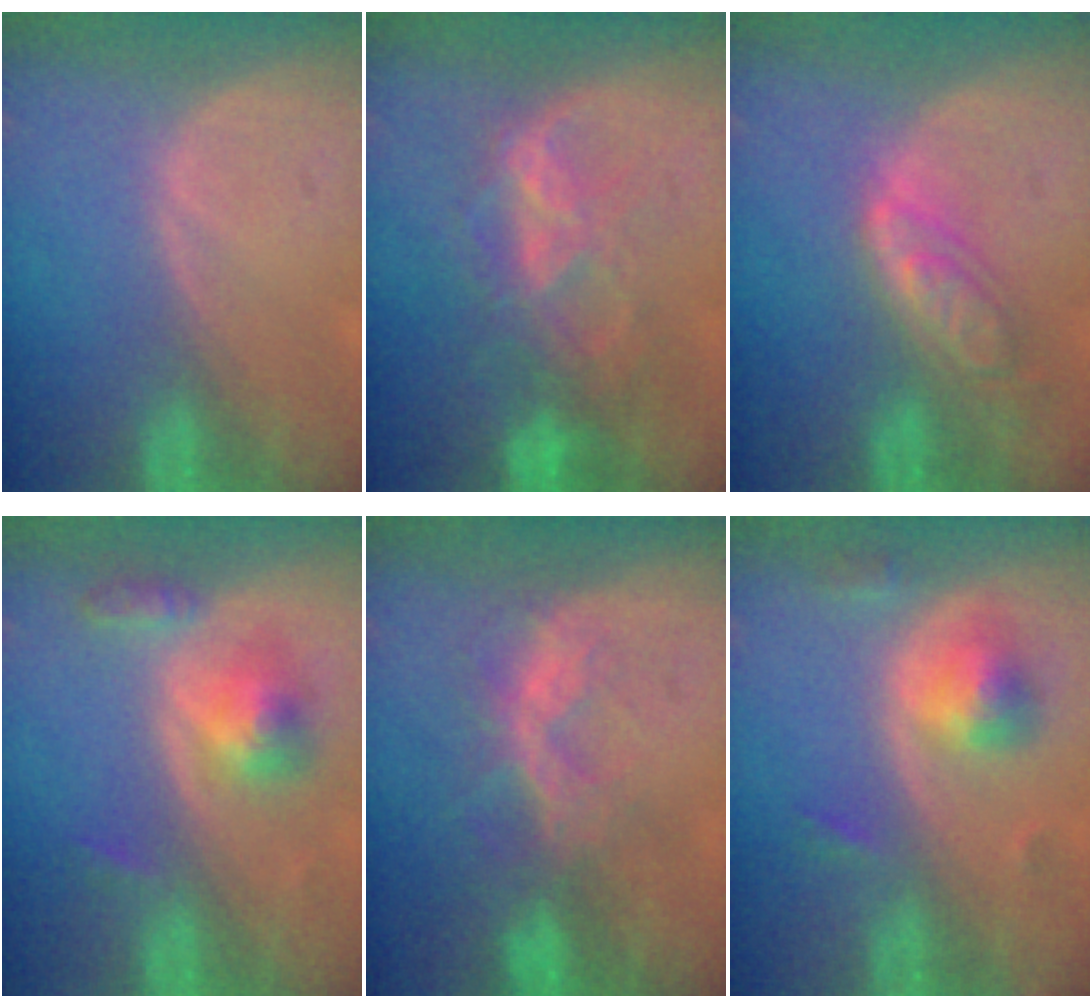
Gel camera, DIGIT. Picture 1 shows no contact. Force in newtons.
{"total": 7.8, "press": 7.1, "slide": 3.1}
{"total": 6.3, "press": 5.5, "slide": 3.0}
{"total": 5.3, "press": 5.0, "slide": 1.6}
{"total": 6.6, "press": 5.9, "slide": 3.1}
{"total": 5.3, "press": 5.1, "slide": 1.5}